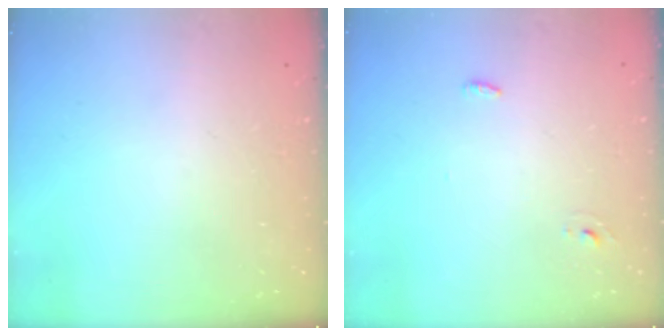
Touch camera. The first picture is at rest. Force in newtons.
{"total": 3.0, "press": 2.8, "slide": 1.2}